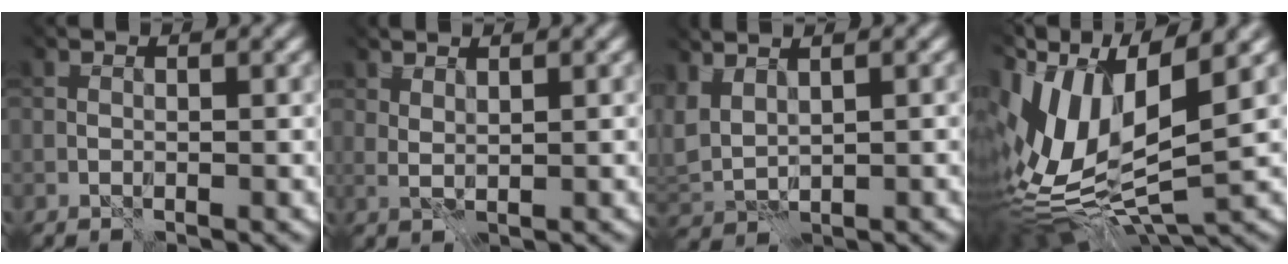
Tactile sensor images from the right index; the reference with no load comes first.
{"total": 1.2, "force": [1.1, -0.3, 0.1], "torque": [-0.009, -0.002, 0.024]}
{"total": 2.3, "force": [1.7, 0.9, 1.1], "torque": [-0.040, 0.004, 0.037]}
{"total": 13.1, "force": [2.0, 5.4, 11.8], "torque": [-0.248, 0.008, 0.040]}